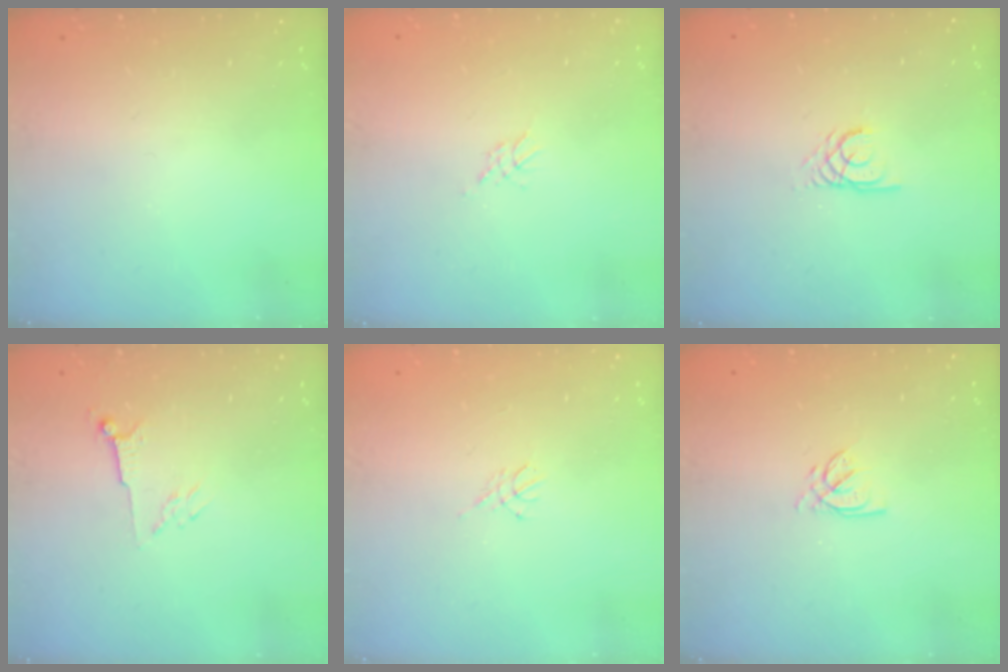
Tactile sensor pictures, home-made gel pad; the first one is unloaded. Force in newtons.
{"total": 2.1, "press": 2.1, "slide": 0.5}
{"total": 2.2, "press": 2.2, "slide": 0.3}
{"total": 4.5, "press": 4.4, "slide": 1.0}
{"total": 3.0, "press": 2.9, "slide": 0.6}
{"total": 2.2, "press": 2.2, "slide": 0.3}